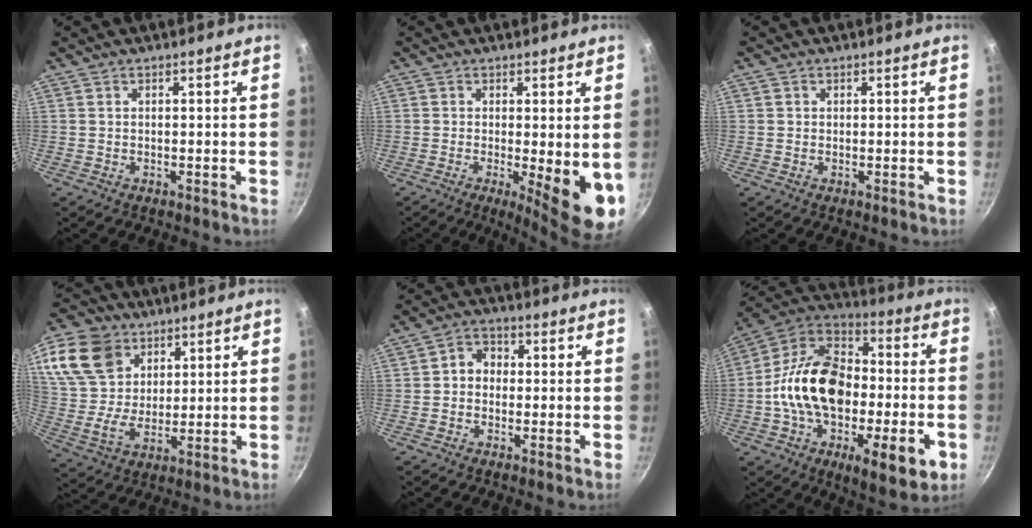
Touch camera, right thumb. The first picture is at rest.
{"total": 9.9, "force": [-1.5, 2.5, 9.4], "torque": [-0.110, -0.014, -0.011]}
{"total": 0.7, "force": [0.1, 0.6, 0.1], "torque": [0.003, -0.001, -0.001]}
{"total": 17.4, "force": [9.0, 12.2, 8.5], "torque": [-0.167, -0.016, 0.173]}
{"total": 4.2, "force": [-0.2, 3.7, 2.1], "torque": [-0.010, 0.012, -0.015]}
{"total": 28.9, "force": [-5.2, 15.7, 23.7], "torque": [-0.371, 0.033, -0.094]}